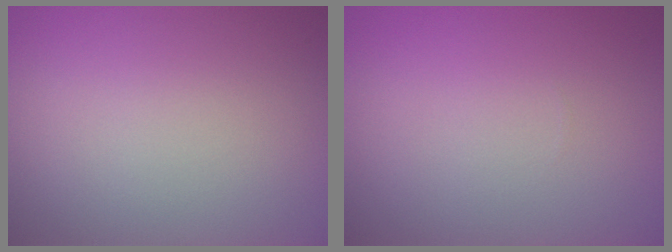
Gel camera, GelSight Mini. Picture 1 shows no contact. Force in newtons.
{"total": 0.0}